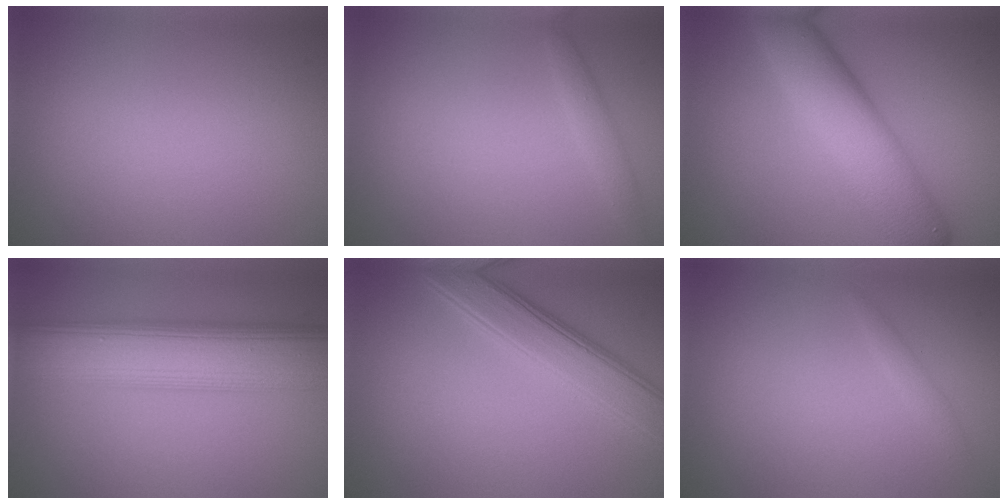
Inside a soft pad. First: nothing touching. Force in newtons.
{"total": 1.3, "press": 1.3, "slide": 0.1}
{"total": 8.4, "press": 8.4, "slide": 0.1}
{"total": 10.3, "press": 10.3, "slide": 0.2}
{"total": 5.4, "press": 5.4, "slide": 0.1}
{"total": 0.8, "press": 0.8, "slide": 0.0}